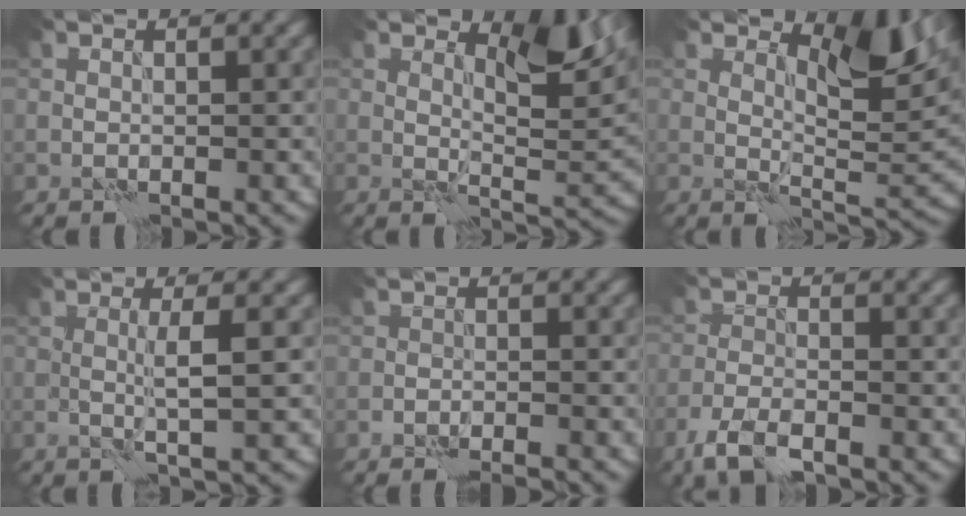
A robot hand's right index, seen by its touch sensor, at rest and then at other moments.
{"total": 5.4, "force": [2.8, 1.9, 4.2], "torque": [-0.067, -0.009, 0.042]}
{"total": 6.1, "force": [3.2, 2.2, 4.7], "torque": [-0.072, -0.007, 0.049]}
{"total": 2.7, "force": [0.1, 0.3, 2.6], "torque": [-0.047, 0.000, -0.003]}
{"total": 3.0, "force": [-2.7, 0.5, 1.1], "torque": [-0.018, 0.009, -0.036]}
{"total": 3.8, "force": [-2.7, 1.3, 2.3], "torque": [-0.048, -0.005, -0.061]}